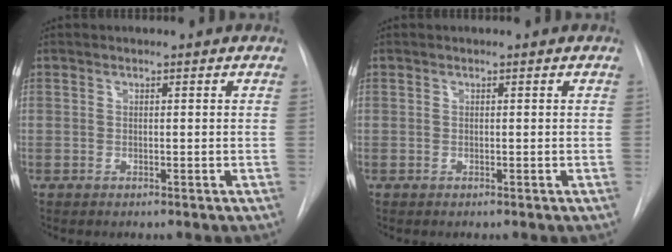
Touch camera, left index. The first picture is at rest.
{"total": 0.0}